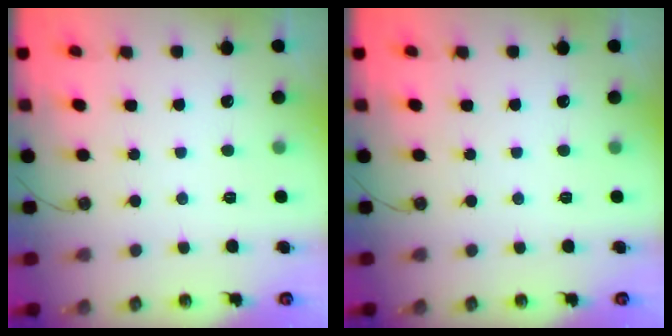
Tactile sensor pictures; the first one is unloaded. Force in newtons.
{"total": 0.0}